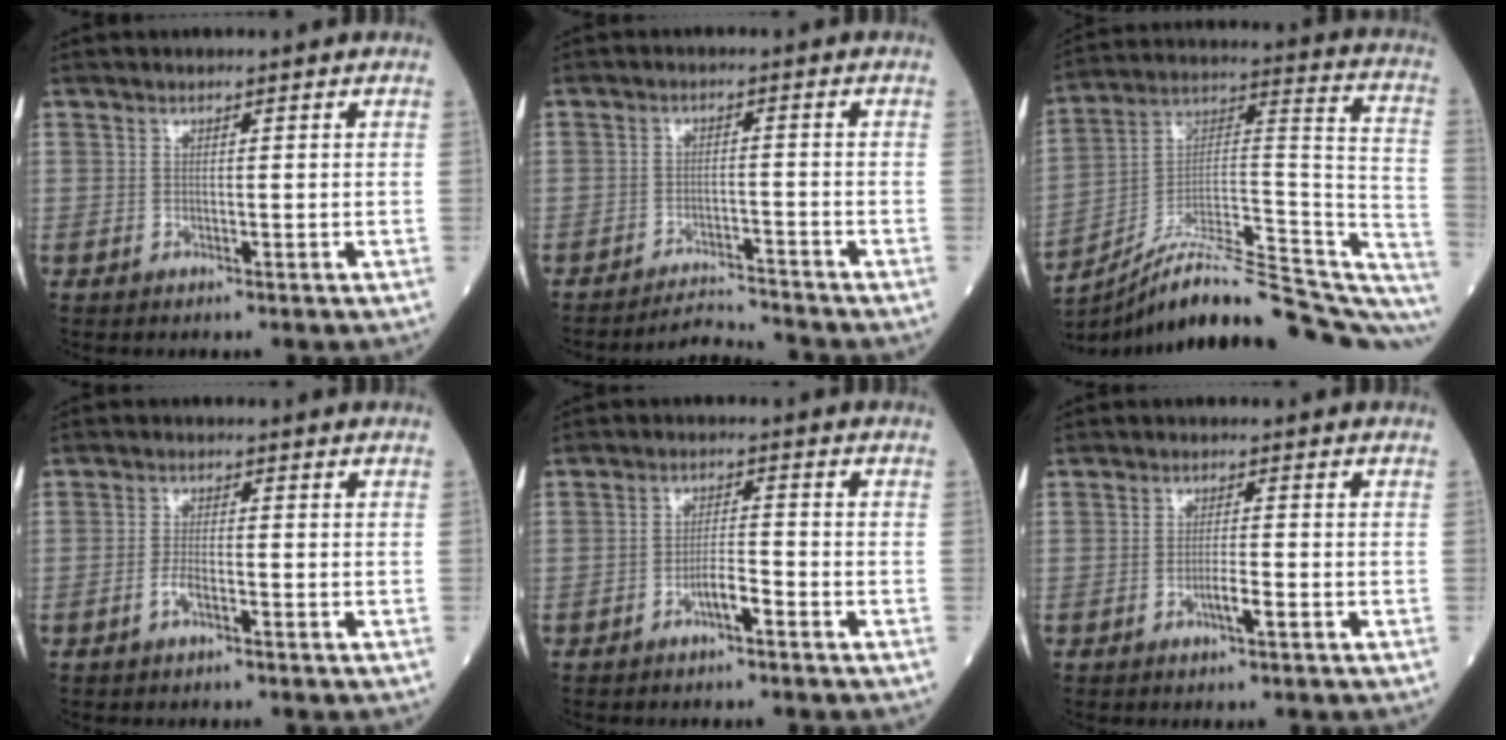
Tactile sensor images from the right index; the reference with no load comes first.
{"total": 4.6, "force": [-4.4, -1.2, -0.5], "torque": [0.005, -0.010, -0.076]}
{"total": 25.1, "force": [-20.3, 4.1, 14.1], "torque": [-0.156, 0.043, -0.306]}
{"total": 2.1, "force": [-1.1, 0.4, 1.7], "torque": [-0.032, 0.002, -0.024]}
{"total": 3.1, "force": [-1.9, 0.5, 2.5], "torque": [-0.039, 0.004, -0.037]}
{"total": 2.5, "force": [-1.1, 0.1, 2.3], "torque": [-0.037, 0.000, -0.021]}